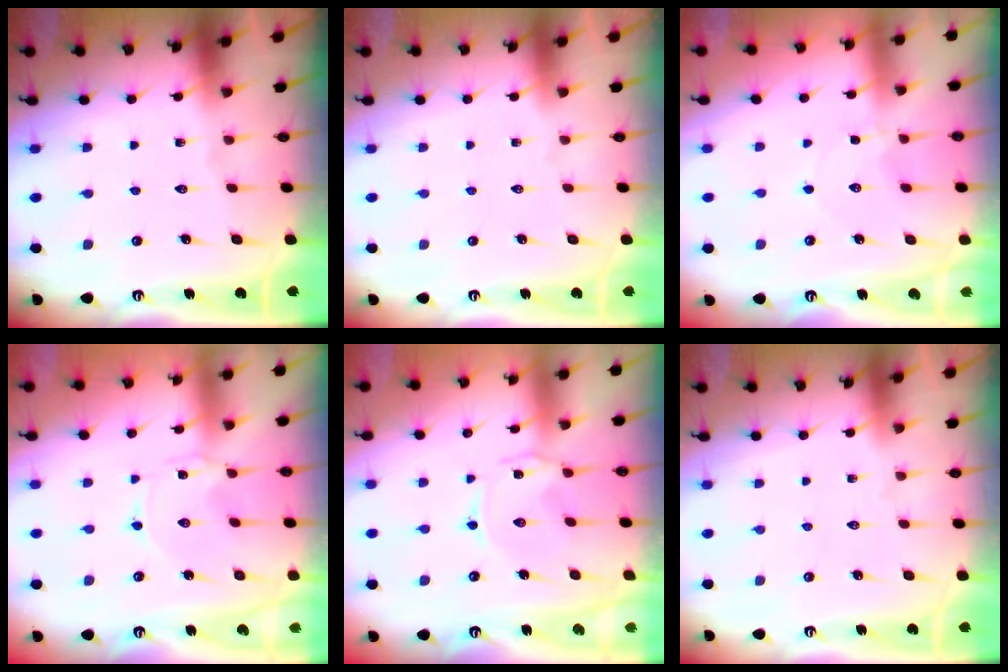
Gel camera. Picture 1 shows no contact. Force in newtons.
{"total": 0.0}
{"total": 1.0, "press": 1.0, "slide": 0.1}
{"total": 0.0}
{"total": 1.0, "press": 0.9, "slide": 0.4}
{"total": 0.0}